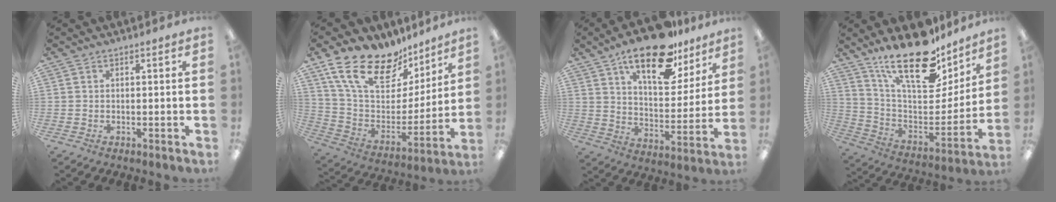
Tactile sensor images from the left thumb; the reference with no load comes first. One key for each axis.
{"total": 21.2, "fx": 14.9, "fy": 10.7, "fz": 10.7, "tx": -0.208, "ty": -0.089, "tz": 0.274}
{"total": 20.5, "fx": 13.9, "fy": 8.7, "fz": 12.3, "tx": -0.191, "ty": -0.073, "tz": 0.234}
{"total": 23.7, "fx": 17.5, "fy": 9.4, "fz": 12.9, "tx": -0.206, "ty": -0.112, "tz": 0.306}